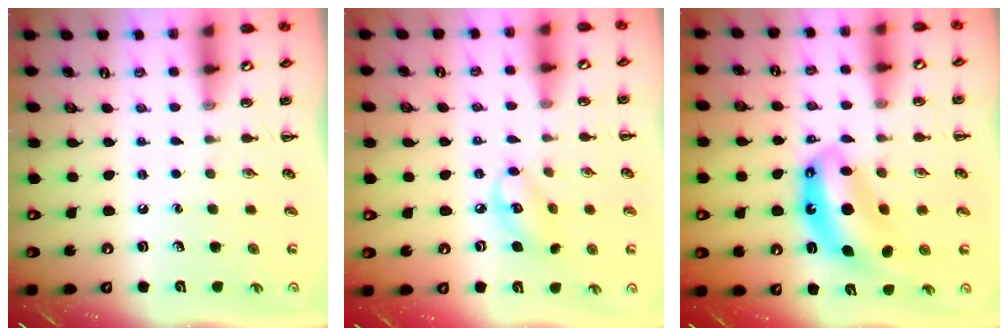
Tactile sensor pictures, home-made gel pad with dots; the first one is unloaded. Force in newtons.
{"total": 7.3, "press": 7.2, "slide": 1.1}
{"total": 11.2, "press": 10.8, "slide": 3.0}